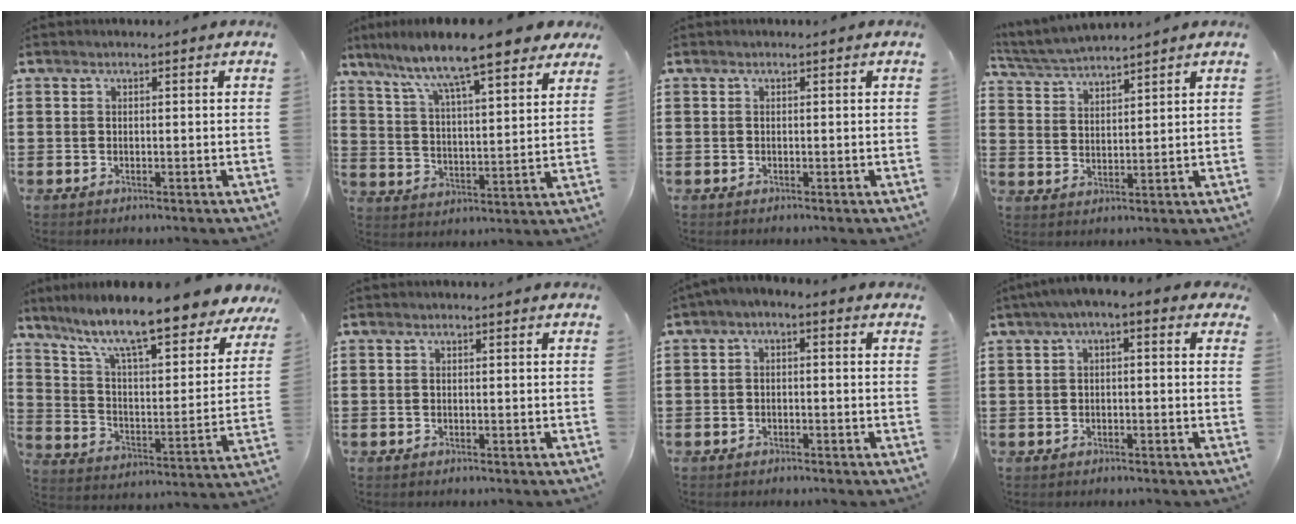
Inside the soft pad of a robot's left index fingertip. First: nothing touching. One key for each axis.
{"total": 9.7, "fx": 8.1, "fy": 0.9, "fz": 5.3, "tx": -0.128, "ty": -0.047, "tz": 0.129}
{"total": 0.0}
{"total": 4.1, "fx": 4.0, "fy": -0.1, "fz": 0.6, "tx": -0.028, "ty": -0.015, "tz": 0.073}
{"total": 11.5, "fx": 9.4, "fy": 0.9, "fz": 6.5, "tx": -0.152, "ty": -0.064, "tz": 0.157}
{"total": 0.0}
{"total": 1.9, "fx": -1.7, "fy": 0.3, "fz": 0.6, "tx": -0.012, "ty": 0.001, "tz": -0.036}
{"total": 2.5, "fx": -1.6, "fy": 0.6, "fz": 1.8, "tx": -0.038, "ty": 0.001, "tz": -0.038}